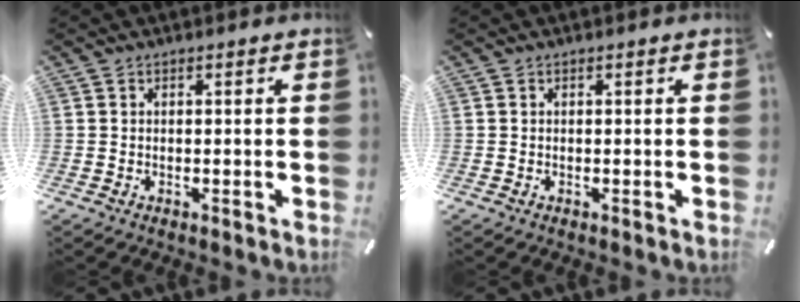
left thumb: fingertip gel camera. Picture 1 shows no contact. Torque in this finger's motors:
{"motor_torque": [-0.21, -0.19, 0.08, -0.10, 0.00]}